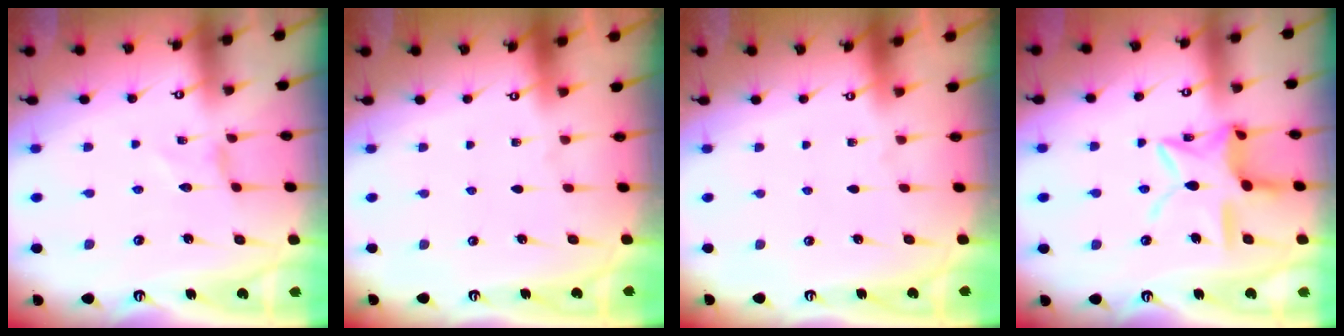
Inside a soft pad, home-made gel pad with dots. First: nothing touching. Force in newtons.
{"total": 0.0}
{"total": 0.0}
{"total": 12.8, "press": 12.7, "slide": 1.2}